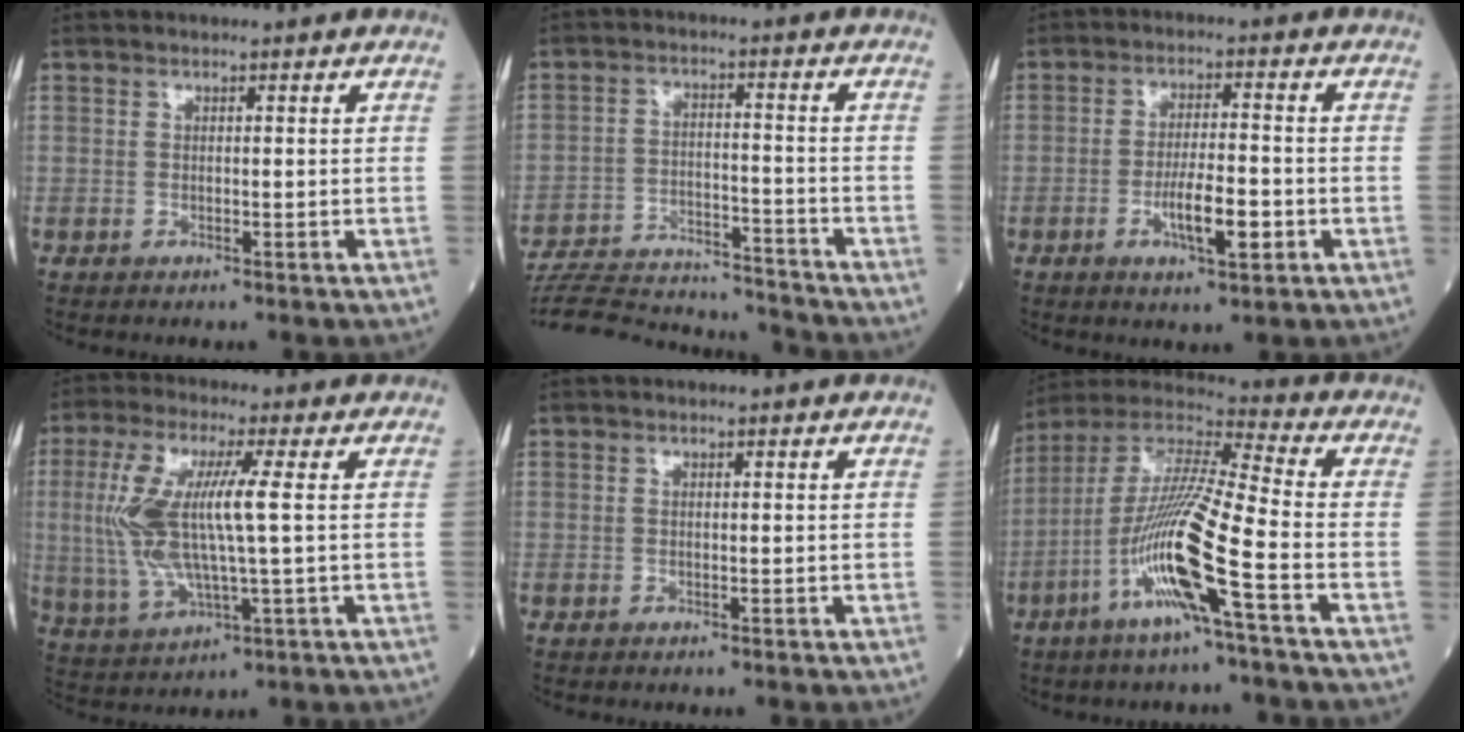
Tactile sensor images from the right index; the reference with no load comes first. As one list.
[{"total": 18.0, "force": [-17.4, 2.1, 4.0], "torque": [-0.093, -0.004, -0.257]}, {"total": 6.6, "force": [-2.2, 1.3, 6.0], "torque": [-0.109, -0.003, -0.037]}, {"total": 11.9, "force": [1.2, 1.8, 11.6], "torque": [-0.267, 0.008, 0.024]}, {"total": 0.0}, {"total": 15.7, "force": [-6.0, -0.2, 14.6], "torque": [-0.299, -0.006, -0.122]}]